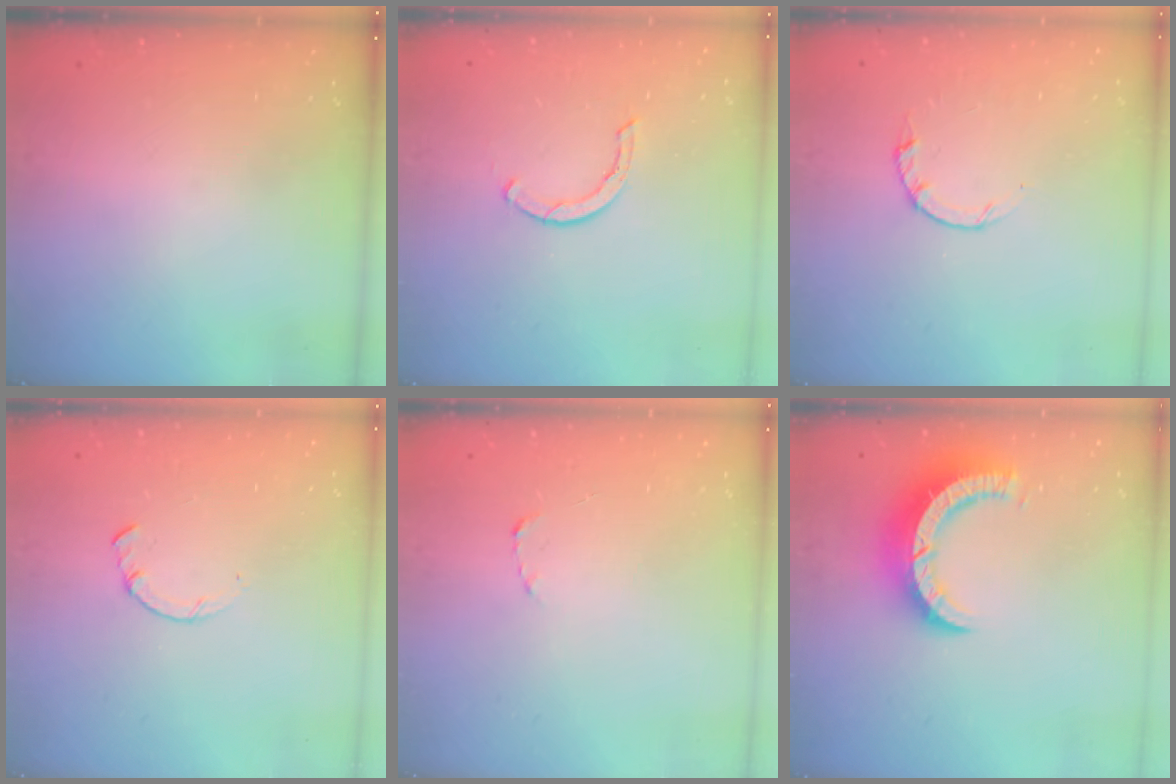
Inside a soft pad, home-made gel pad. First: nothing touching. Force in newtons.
{"total": 1.7, "press": 1.6, "slide": 0.3}
{"total": 2.2, "press": 2.1, "slide": 0.4}
{"total": 0.7, "press": 0.6, "slide": 0.2}
{"total": 1.8, "press": 1.7, "slide": 0.3}
{"total": 10.3, "press": 10.2, "slide": 1.1}